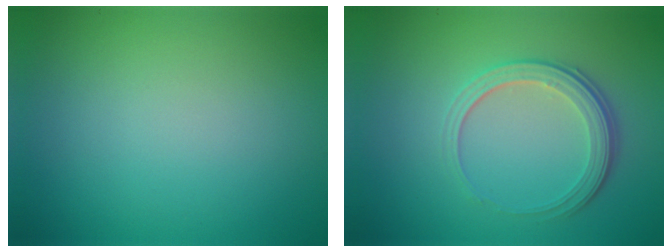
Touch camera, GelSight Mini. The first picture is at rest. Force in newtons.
{"total": 3.8, "press": 2.8, "slide": 2.6}